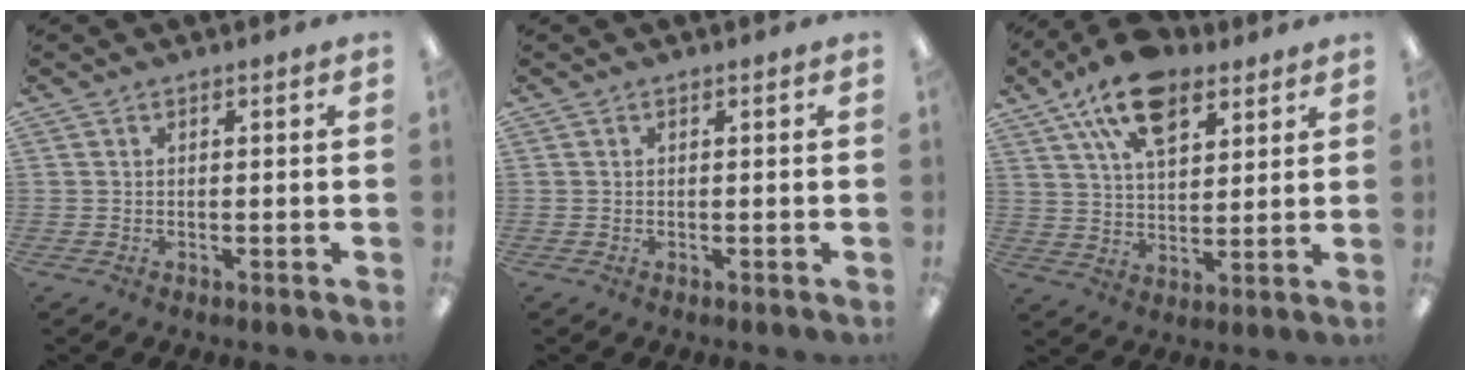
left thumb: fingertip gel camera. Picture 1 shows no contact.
{"total": 0.0}
{"total": 15.4, "force": [9.3, 8.2, 9.0], "torque": [-0.154, -0.030, 0.167]}